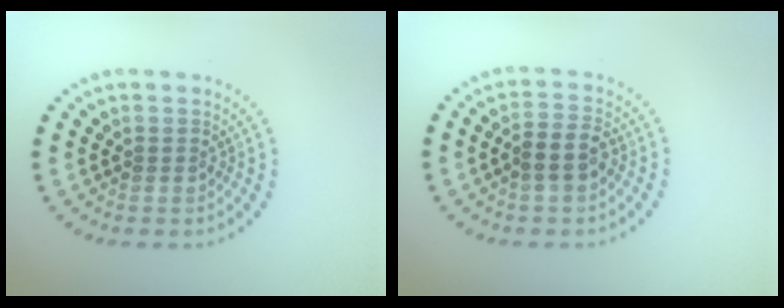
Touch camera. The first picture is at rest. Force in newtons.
{"total": 2.6, "press": 2.4, "slide": 0.9}